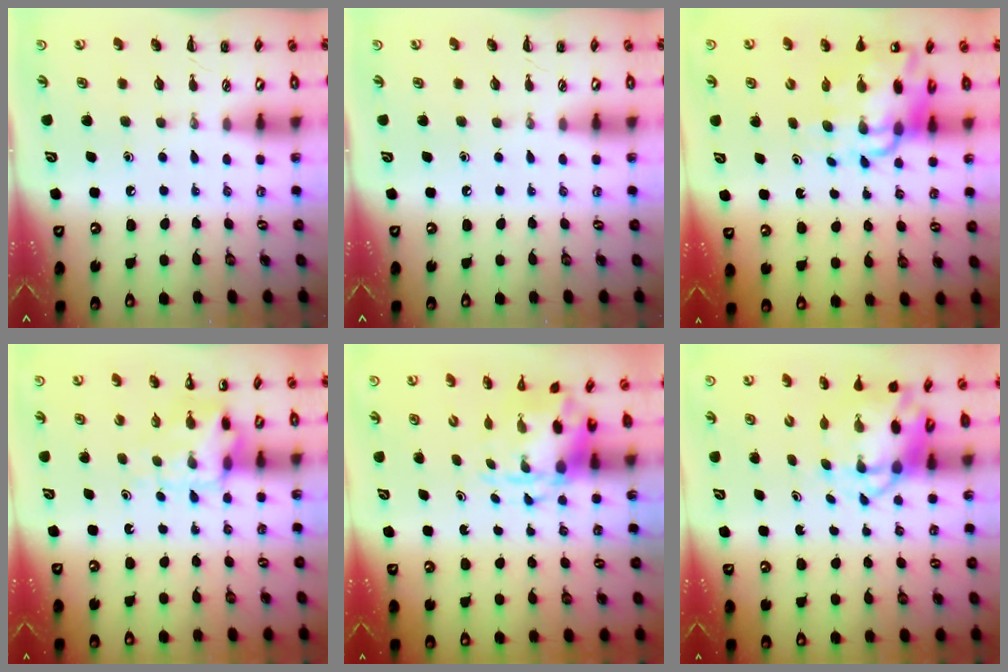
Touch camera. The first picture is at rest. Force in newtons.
{"total": 0.0}
{"total": 13.0, "press": 12.4, "slide": 3.8}
{"total": 5.3, "press": 5.3, "slide": 0.5}
{"total": 3.7, "press": 3.6, "slide": 1.0}
{"total": 5.4, "press": 5.1, "slide": 1.7}